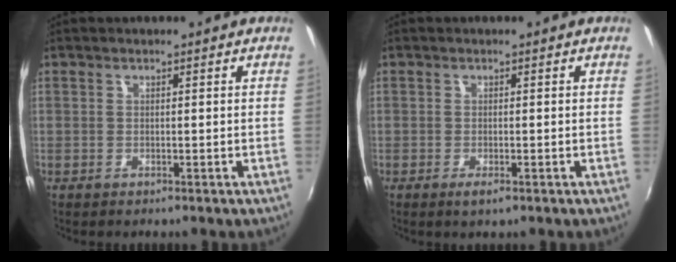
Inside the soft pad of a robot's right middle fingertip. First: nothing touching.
{"total": 1.6, "force": [-0.9, 0.3, 1.3], "torque": [-0.027, -0.005, -0.013]}